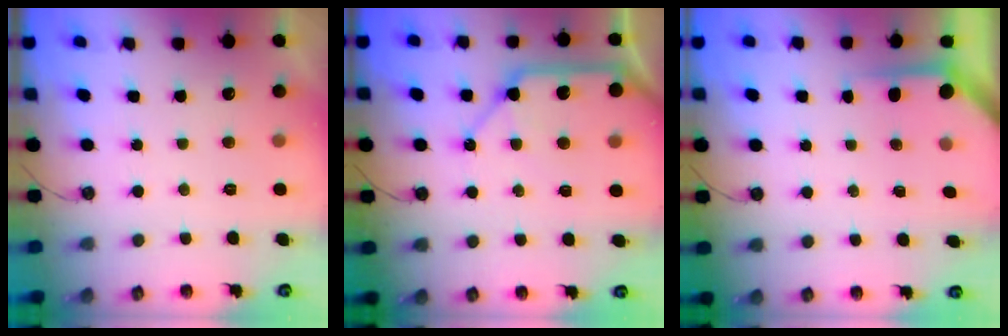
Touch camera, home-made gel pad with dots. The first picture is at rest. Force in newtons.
{"total": 12.3, "press": 12.3, "slide": 1.4}
{"total": 3.6, "press": 3.6, "slide": 0.3}